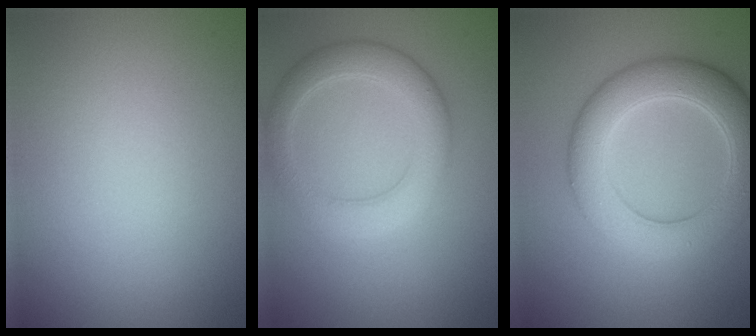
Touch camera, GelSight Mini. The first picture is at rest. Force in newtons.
{"total": 4.1, "press": 4.1, "slide": 0.1}
{"total": 7.0, "press": 6.9, "slide": 0.3}